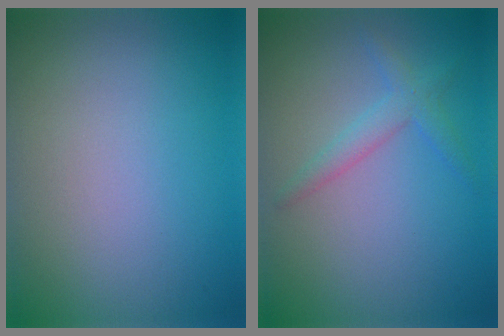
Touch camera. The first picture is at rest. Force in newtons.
{"total": 2.1, "press": 2.1, "slide": 0.0}